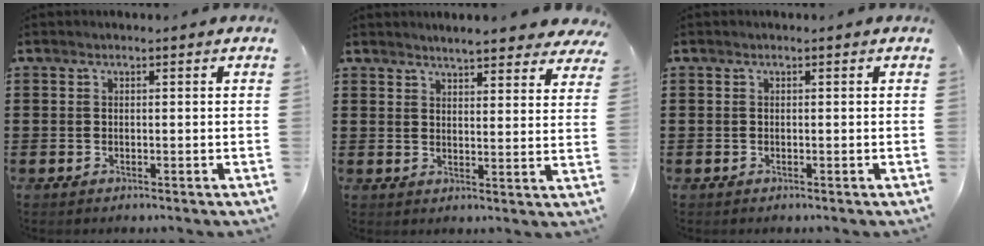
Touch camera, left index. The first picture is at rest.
{"total": 4.8, "force": [4.6, -0.1, 1.3], "torque": [-0.033, -0.019, 0.082]}
{"total": 0.0}